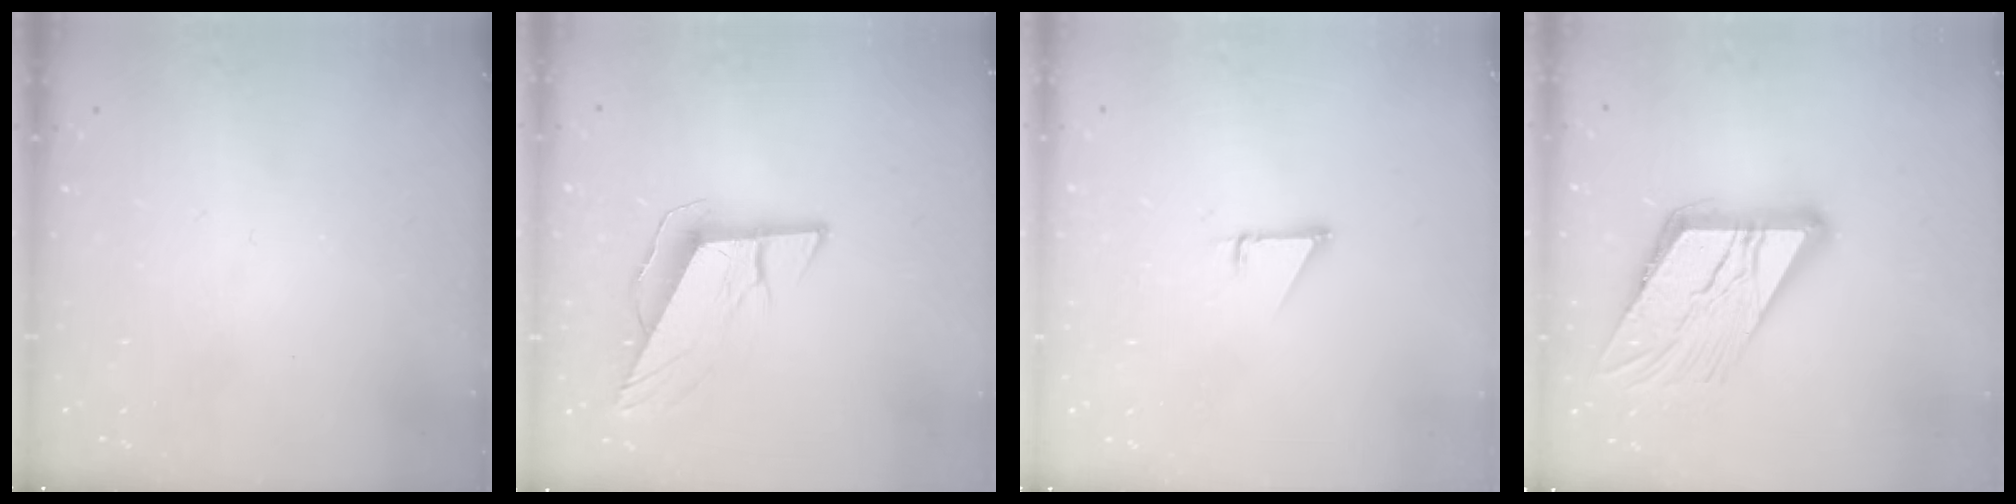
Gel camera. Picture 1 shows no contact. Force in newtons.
{"total": 10.0, "press": 9.7, "slide": 2.5}
{"total": 0.9, "press": 0.9, "slide": 0.1}
{"total": 19.0, "press": 18.9, "slide": 2.0}